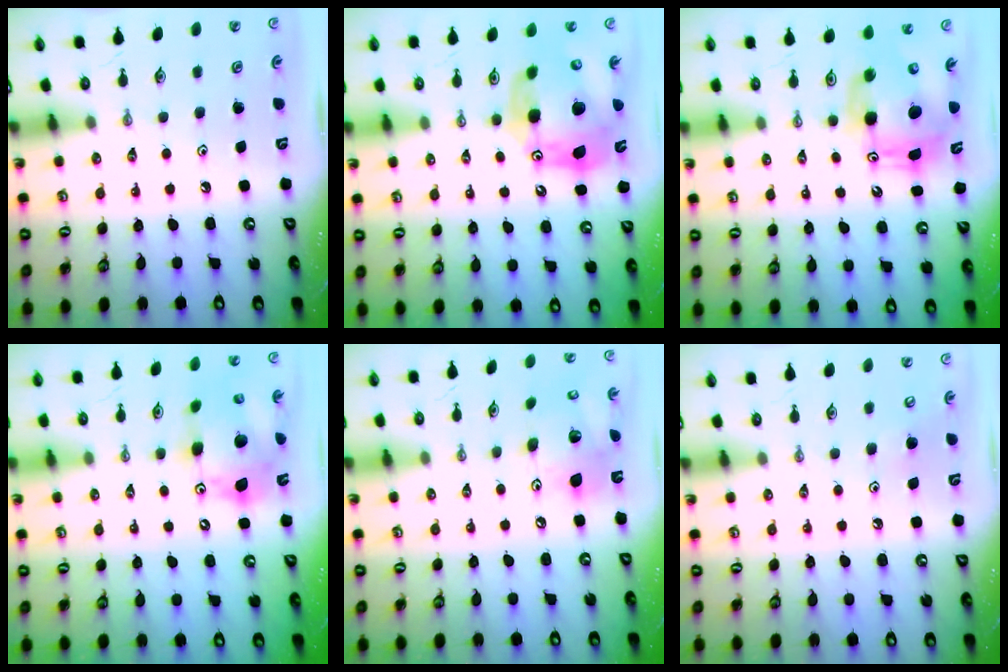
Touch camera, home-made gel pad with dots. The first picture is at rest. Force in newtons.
{"total": 18.0, "press": 17.8, "slide": 2.2}
{"total": 9.4, "press": 9.2, "slide": 1.8}
{"total": 15.5, "press": 15.3, "slide": 2.4}
{"total": 16.0, "press": 15.8, "slide": 2.8}
{"total": 4.5, "press": 4.5, "slide": 0.4}